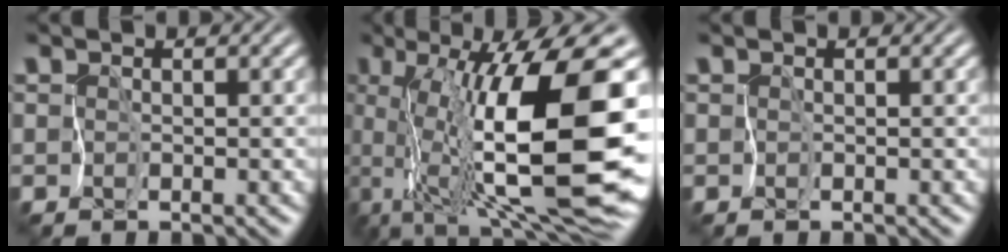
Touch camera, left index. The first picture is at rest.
{"total": 15.0, "force": [0.0, 4.0, 14.5], "torque": [-0.210, -0.002, 0.000]}
{"total": 0.0}